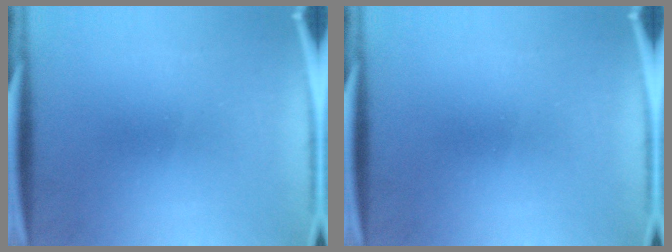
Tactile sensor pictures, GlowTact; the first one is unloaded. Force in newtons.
{"total": 0.0}